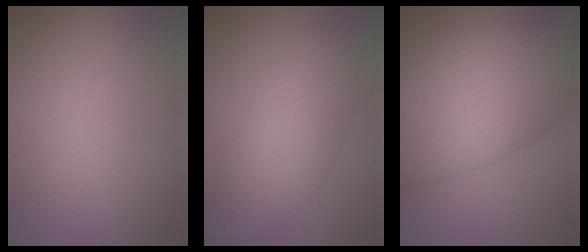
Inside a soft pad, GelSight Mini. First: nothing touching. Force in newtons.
{"total": 4.8, "press": 4.8, "slide": 0.3}
{"total": 10.8, "press": 10.8, "slide": 0.3}